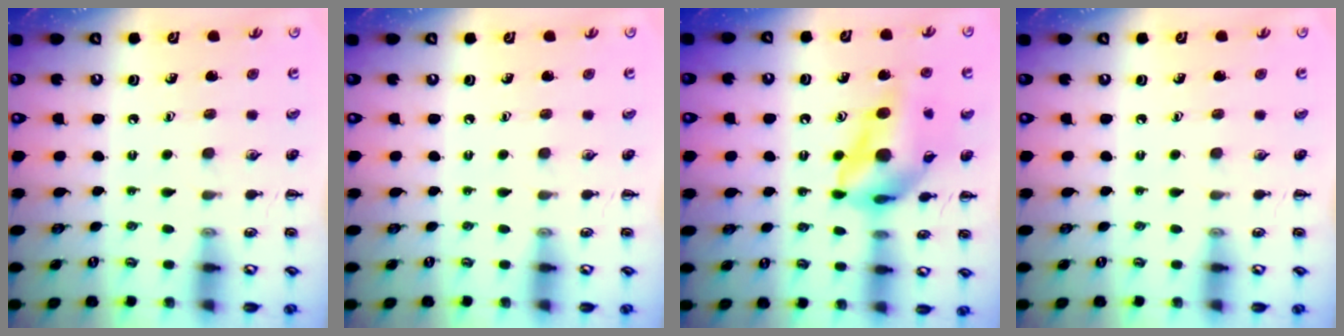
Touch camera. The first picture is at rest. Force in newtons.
{"total": 0.0}
{"total": 13.5, "press": 12.9, "slide": 4.2}
{"total": 0.0}